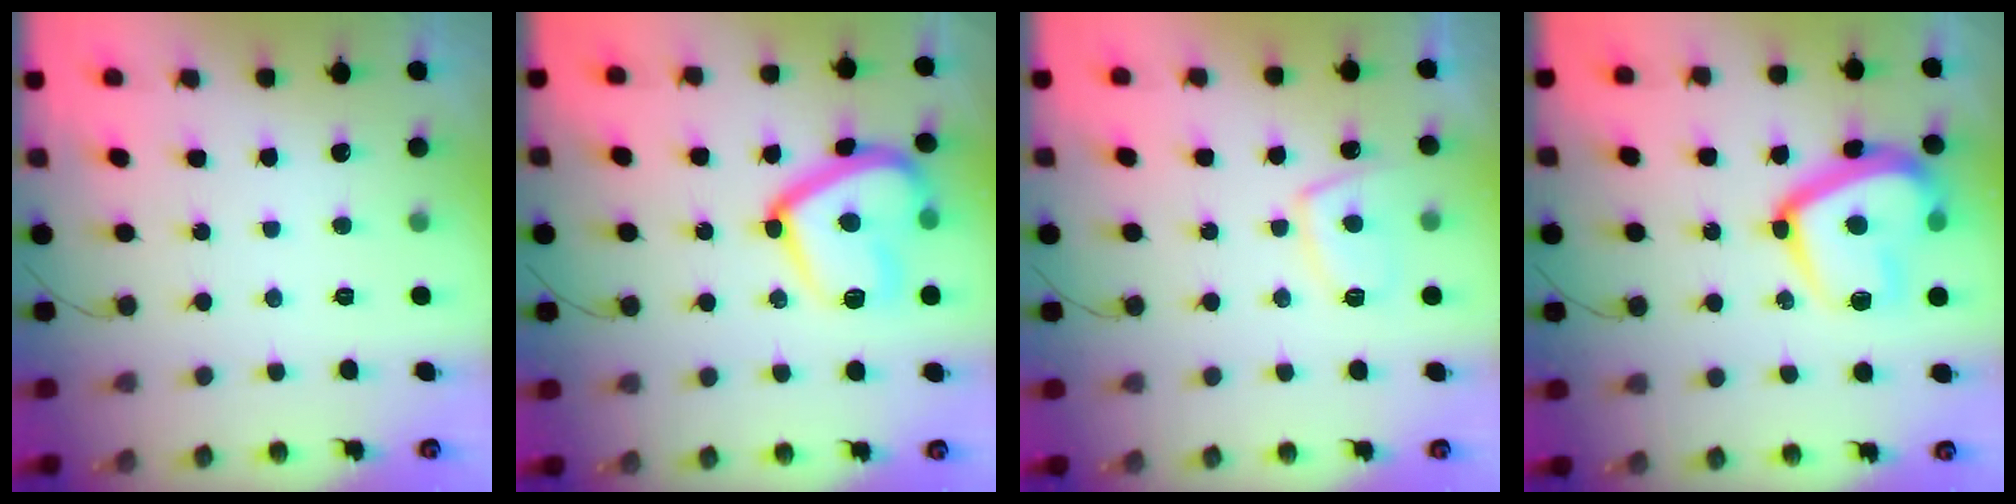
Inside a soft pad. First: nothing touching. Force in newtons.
{"total": 17.8, "press": 17.7, "slide": 1.6}
{"total": 8.2, "press": 8.1, "slide": 1.2}
{"total": 18.2, "press": 18.1, "slide": 1.6}